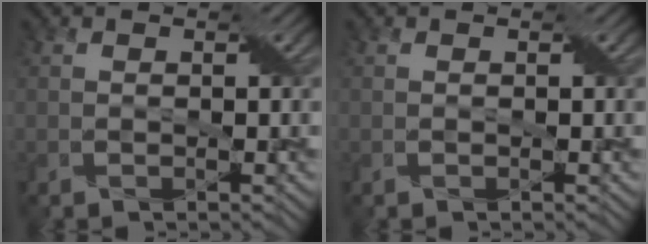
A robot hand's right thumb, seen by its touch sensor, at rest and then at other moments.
{"total": 0.0}